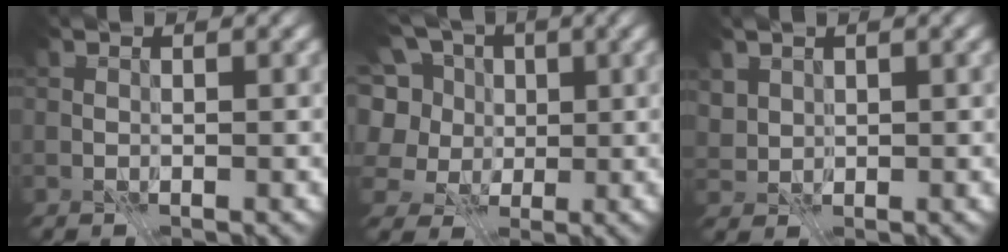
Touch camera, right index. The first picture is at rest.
{"total": 9.1, "force": [3.4, 6.9, 4.9], "torque": [-0.113, 0.029, 0.027]}
{"total": 1.7, "force": [1.3, 1.1, 0.4], "torque": [-0.017, -0.008, 0.039]}